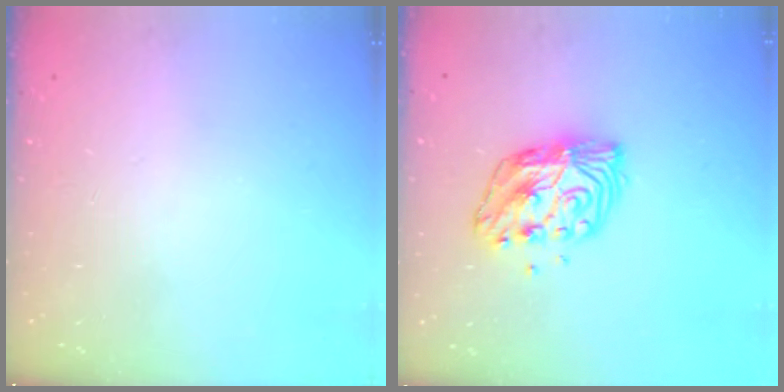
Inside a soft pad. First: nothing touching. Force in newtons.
{"total": 11.3, "press": 11.3, "slide": 0.7}